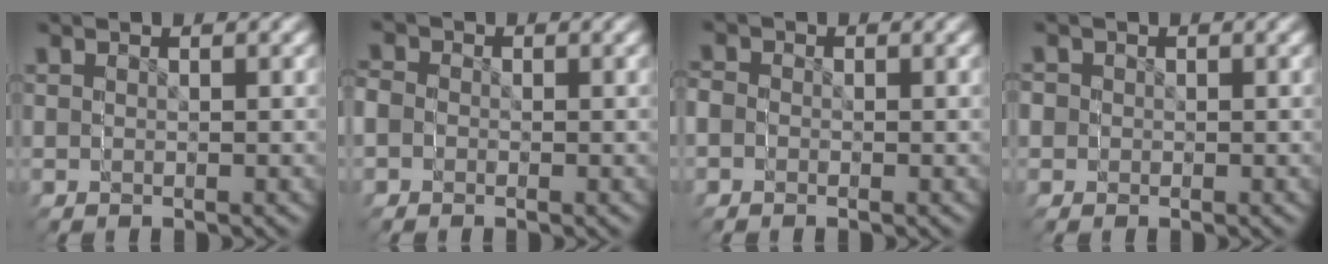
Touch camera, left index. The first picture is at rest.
{"total": 3.1, "force": [-0.5, 3.0, -0.4], "torque": [-0.014, -0.032, -0.001]}
{"total": 2.2, "force": [-0.6, 2.0, -0.6], "torque": [-0.007, -0.029, -0.004]}
{"total": 2.8, "force": [0.4, 2.7, -0.1], "torque": [-0.007, -0.023, 0.011]}